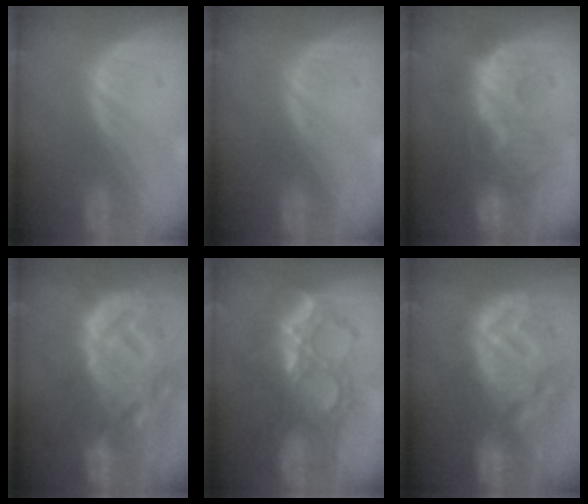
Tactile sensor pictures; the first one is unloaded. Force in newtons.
{"total": 0.0}
{"total": 9.4, "press": 9.2, "slide": 2.0}
{"total": 14.4, "press": 12.4, "slide": 7.3}
{"total": 8.9, "press": 8.5, "slide": 2.8}
{"total": 12.3, "press": 11.0, "slide": 5.5}